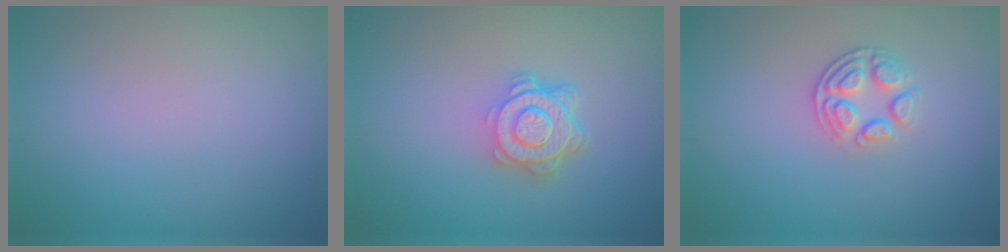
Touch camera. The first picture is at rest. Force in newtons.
{"total": 4.8, "press": 3.4, "slide": 3.4}
{"total": 2.7, "press": 2.3, "slide": 1.4}